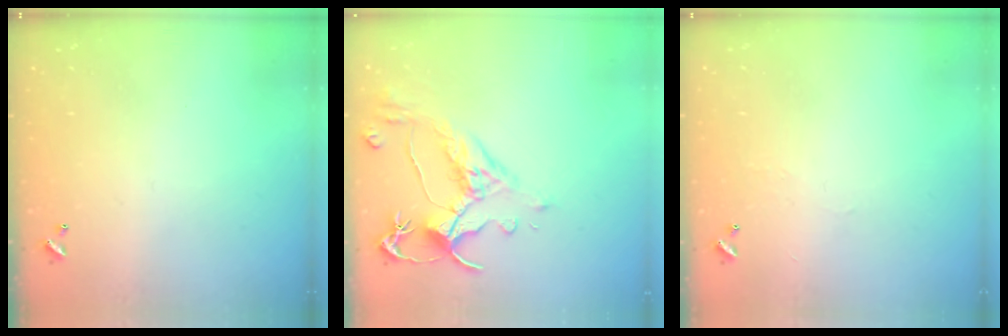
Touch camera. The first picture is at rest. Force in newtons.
{"total": 3.1, "press": 2.7, "slide": 1.4}
{"total": 2.3, "press": 2.3, "slide": 0.4}